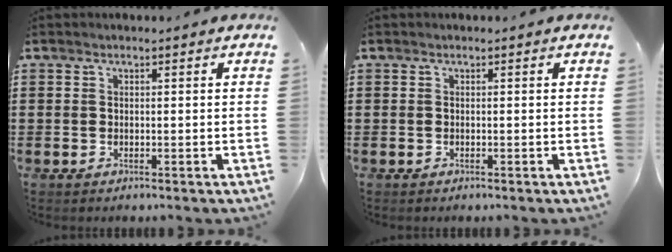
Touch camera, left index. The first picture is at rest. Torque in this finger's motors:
{"motor_torque": [-0.03, 0.00, 0.05, 0.01]}